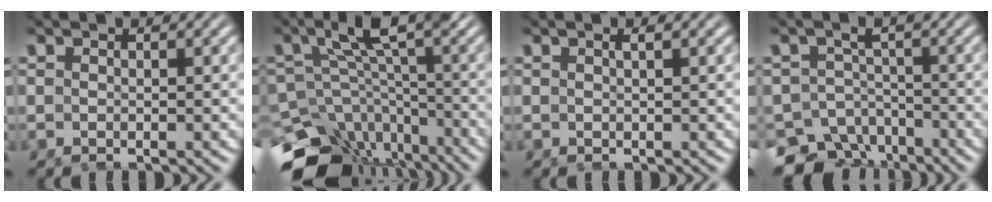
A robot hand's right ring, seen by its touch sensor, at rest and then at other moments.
{"total": 12.2, "force": [-5.7, 7.7, 7.5], "torque": [-0.133, -0.058, -0.075]}
{"total": 0.7, "force": [0.4, -0.3, 0.5], "torque": [-0.007, 0.006, 0.009]}
{"total": 11.1, "force": [-6.9, 7.9, 3.4], "torque": [-0.065, -0.047, -0.112]}